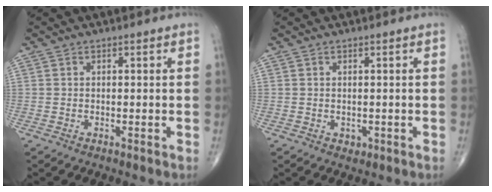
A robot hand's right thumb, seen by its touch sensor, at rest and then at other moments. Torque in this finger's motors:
{"motor_torque": [-0.17, -0.02, 0.03, 0.10, -0.02]}